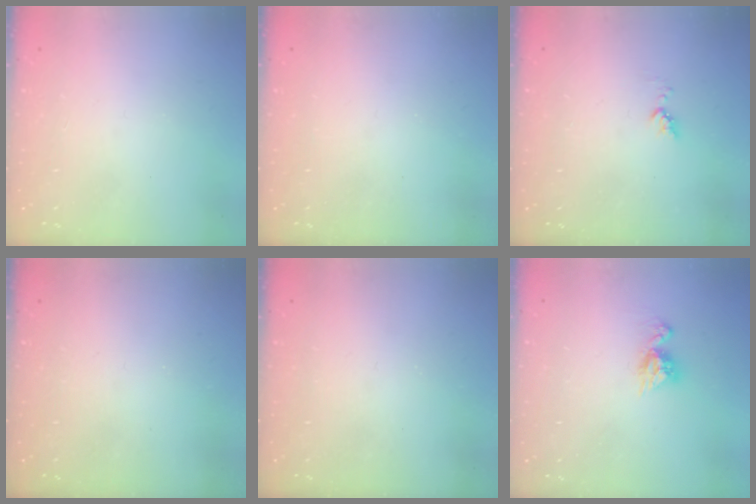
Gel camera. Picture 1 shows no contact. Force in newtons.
{"total": 0.0}
{"total": 3.3, "press": 3.3, "slide": 0.4}
{"total": 0.0}
{"total": 0.0}
{"total": 8.7, "press": 8.7, "slide": 0.8}